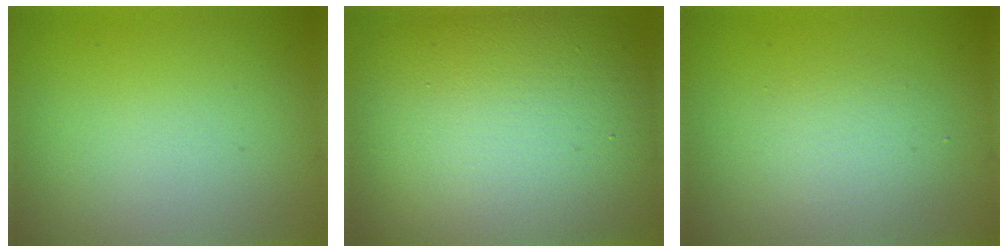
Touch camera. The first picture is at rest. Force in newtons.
{"total": 16.7, "press": 16.6, "slide": 1.6}
{"total": 2.4, "press": 2.4, "slide": 0.2}